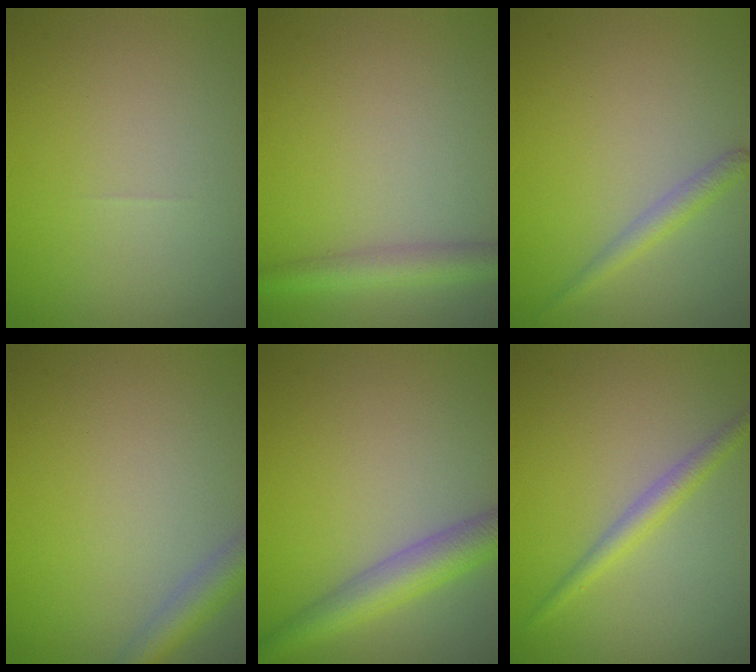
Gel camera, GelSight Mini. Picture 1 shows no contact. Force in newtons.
{"total": 2.8, "press": 2.8, "slide": 0.1}
{"total": 1.6, "press": 1.6, "slide": 0.0}
{"total": 2.9, "press": 2.9, "slide": 0.1}
{"total": 4.5, "press": 4.5, "slide": 0.1}
{"total": 2.1, "press": 2.1, "slide": 0.0}